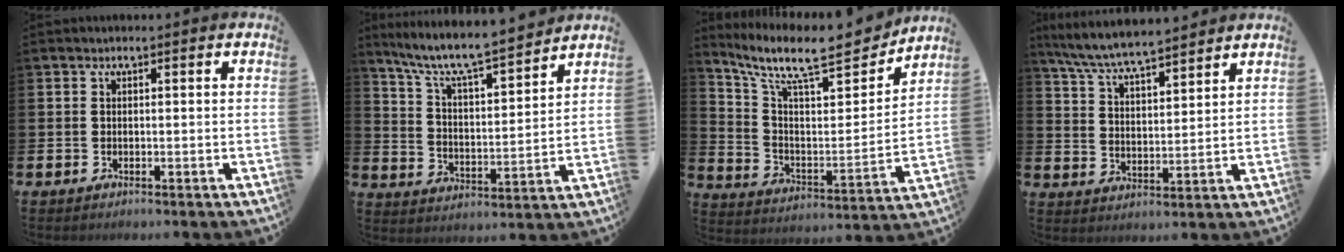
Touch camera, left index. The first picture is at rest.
{"total": 8.6, "force": [7.9, 0.9, 3.4], "torque": [-0.102, -0.056, 0.133]}
{"total": 11.4, "force": [9.7, 2.5, 5.4], "torque": [-0.123, -0.077, 0.159]}
{"total": 6.8, "force": [6.6, 0.3, 1.8], "torque": [-0.065, -0.038, 0.117]}